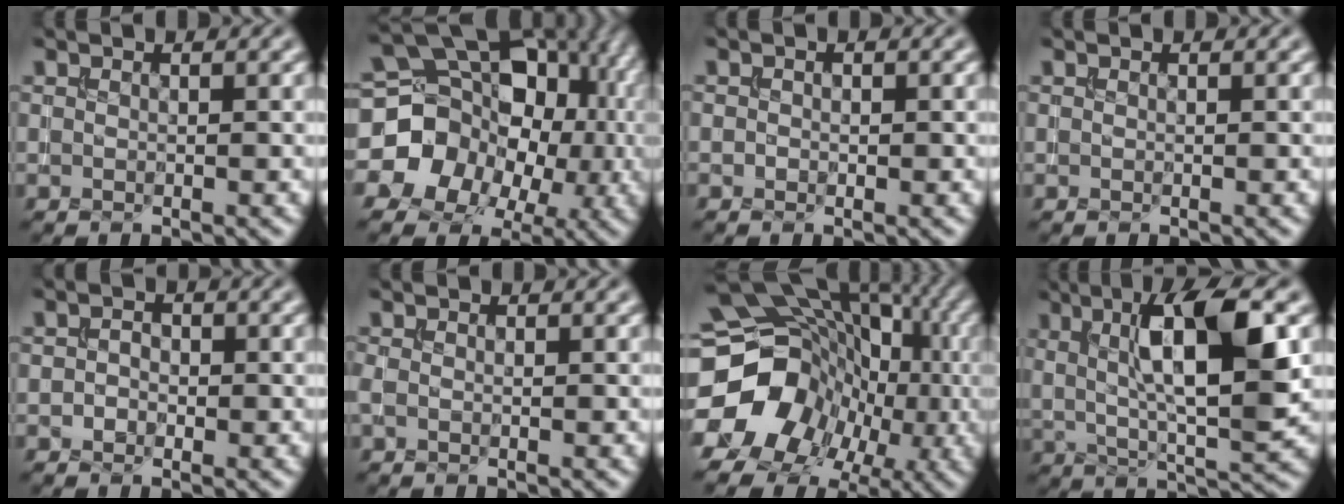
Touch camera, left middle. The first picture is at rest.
{"total": 15.7, "force": [-1.5, 13.5, 8.0], "torque": [-0.128, -0.004, -0.045]}
{"total": 0.6, "force": [-0.2, 0.5, 0.3], "torque": [0.000, -0.004, -0.003]}
{"total": 0.0}
{"total": 1.4, "force": [-0.5, 1.2, 0.7], "torque": [-0.001, 0.002, -0.016]}
{"total": 0.6, "force": [-0.2, 0.4, 0.5], "torque": [-0.015, -0.002, -0.007]}
{"total": 20.6, "force": [-4.2, 17.6, 9.9], "torque": [-0.180, -0.027, -0.082]}
{"total": 9.7, "force": [2.3, 2.6, 9.0], "torque": [-0.146, 0.002, 0.039]}